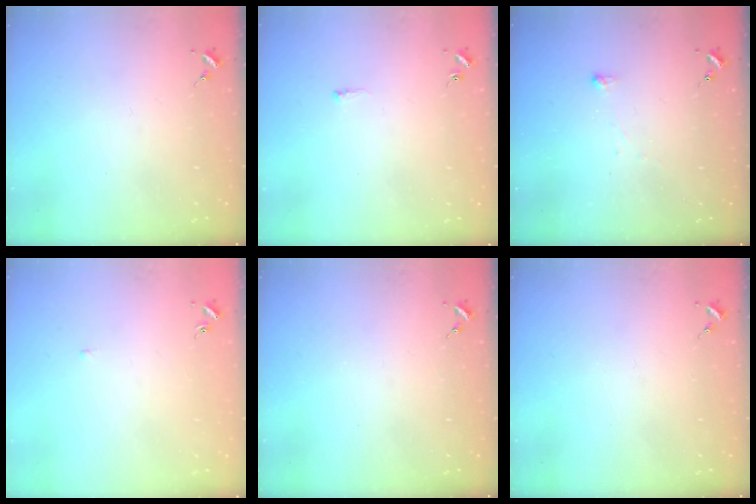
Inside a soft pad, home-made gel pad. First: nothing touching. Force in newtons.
{"total": 3.5, "press": 3.4, "slide": 0.5}
{"total": 2.9, "press": 2.9, "slide": 0.3}
{"total": 2.0, "press": 1.9, "slide": 0.4}
{"total": 0.0}
{"total": 0.0}